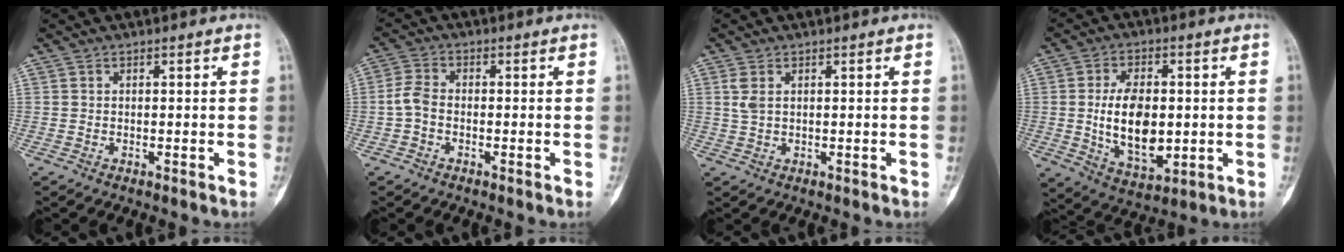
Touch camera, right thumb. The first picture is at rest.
{"total": 3.7, "force": [-1.0, 2.4, 2.6], "torque": [-0.056, 0.011, -0.028]}
{"total": 2.4, "force": [0.9, 1.2, 2.0], "torque": [-0.049, 0.005, 0.024]}
{"total": 13.0, "force": [-0.2, 7.4, 10.6], "torque": [-0.162, -0.012, 0.008]}